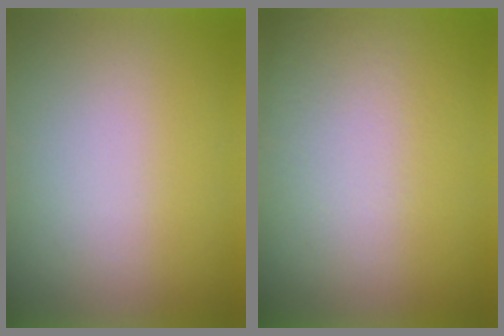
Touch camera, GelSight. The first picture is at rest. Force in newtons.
{"total": 2.3}